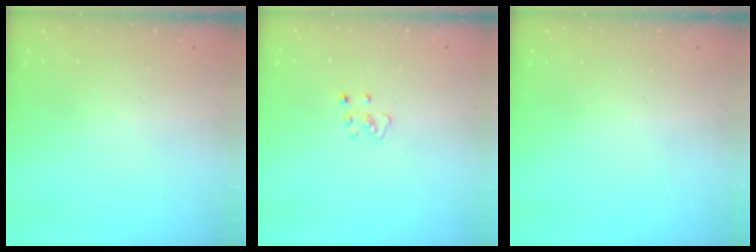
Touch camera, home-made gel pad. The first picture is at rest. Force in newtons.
{"total": 3.8, "press": 3.8, "slide": 0.3}
{"total": 0.0}